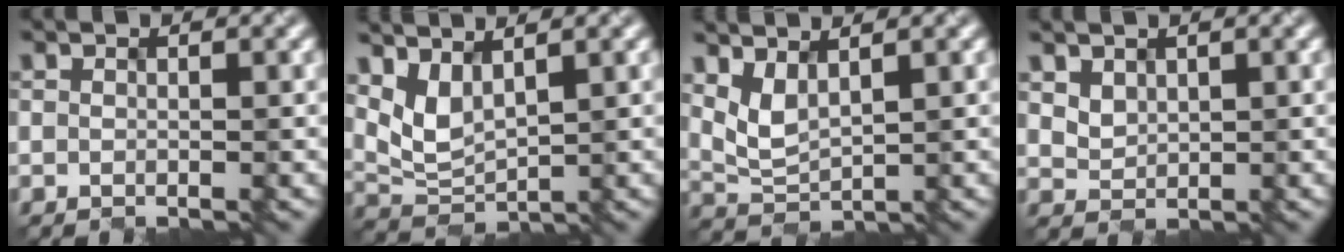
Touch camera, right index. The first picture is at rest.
{"total": 3.3, "force": [1.8, 1.6, 2.3], "torque": [-0.057, -0.006, 0.042]}
{"total": 2.4, "force": [1.4, 0.9, 1.7], "torque": [-0.048, -0.005, 0.036]}
{"total": 1.8, "force": [1.1, 1.3, 0.6], "torque": [-0.018, 0.002, 0.024]}